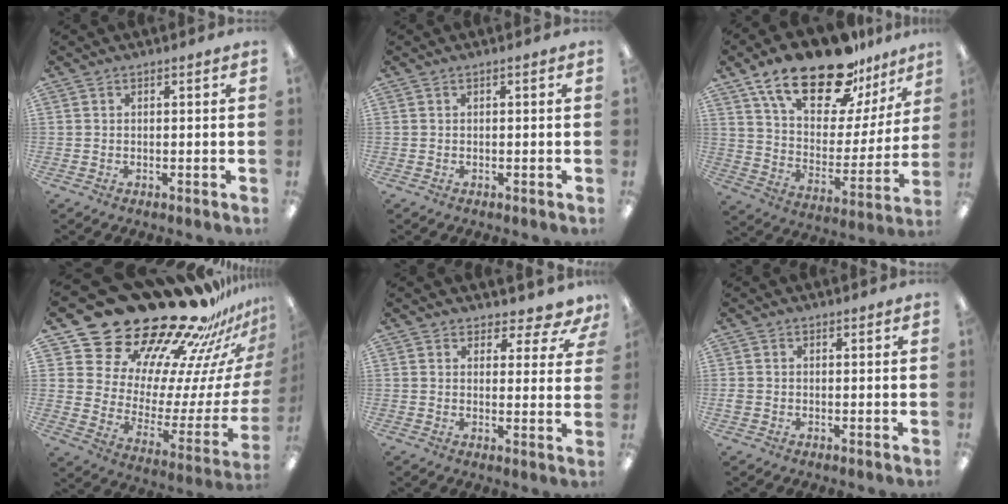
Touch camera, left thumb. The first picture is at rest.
{"total": 0.0}
{"total": 23.5, "force": [16.8, 9.6, 13.2], "torque": [-0.220, -0.104, 0.293]}
{"total": 29.4, "force": [25.2, 11.2, 10.0], "torque": [-0.133, -0.231, 0.466]}
{"total": 5.0, "force": [3.9, 2.4, 2.0], "torque": [-0.021, -0.031, 0.066]}
{"total": 1.2, "force": [-0.1, 1.2, 0.5], "torque": [-0.009, 0.004, -0.002]}